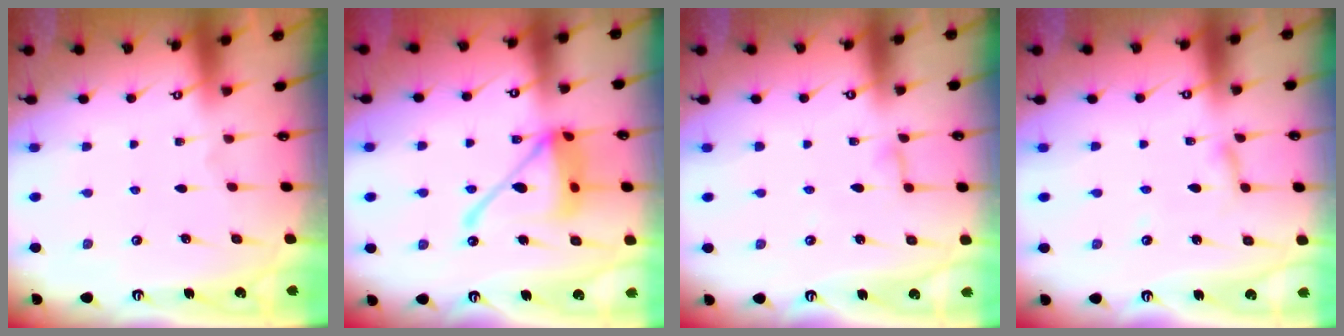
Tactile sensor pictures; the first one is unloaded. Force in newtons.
{"total": 16.6, "press": 16.5, "slide": 1.8}
{"total": 3.1, "press": 3.1, "slide": 0.3}
{"total": 2.6, "press": 2.6, "slide": 0.1}